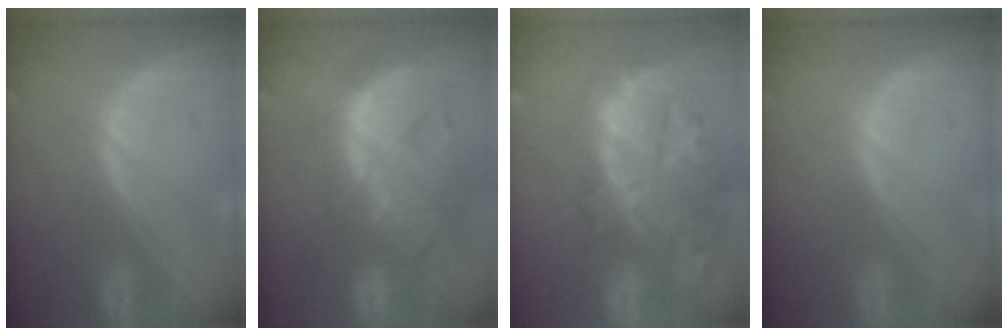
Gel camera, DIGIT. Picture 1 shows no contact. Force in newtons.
{"total": 13.8, "press": 11.7, "slide": 7.2}
{"total": 14.8, "press": 11.8, "slide": 9.0}
{"total": 0.0}